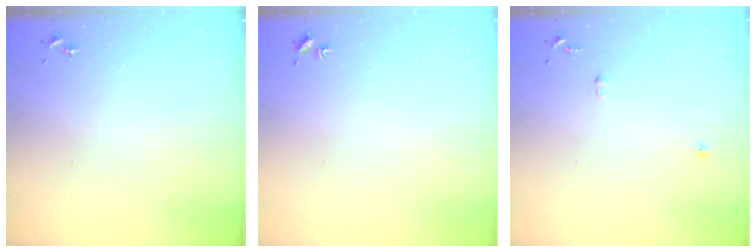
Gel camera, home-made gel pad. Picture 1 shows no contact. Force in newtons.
{"total": 1.8, "press": 1.8, "slide": 0.2}
{"total": 6.1, "press": 6.1, "slide": 0.7}